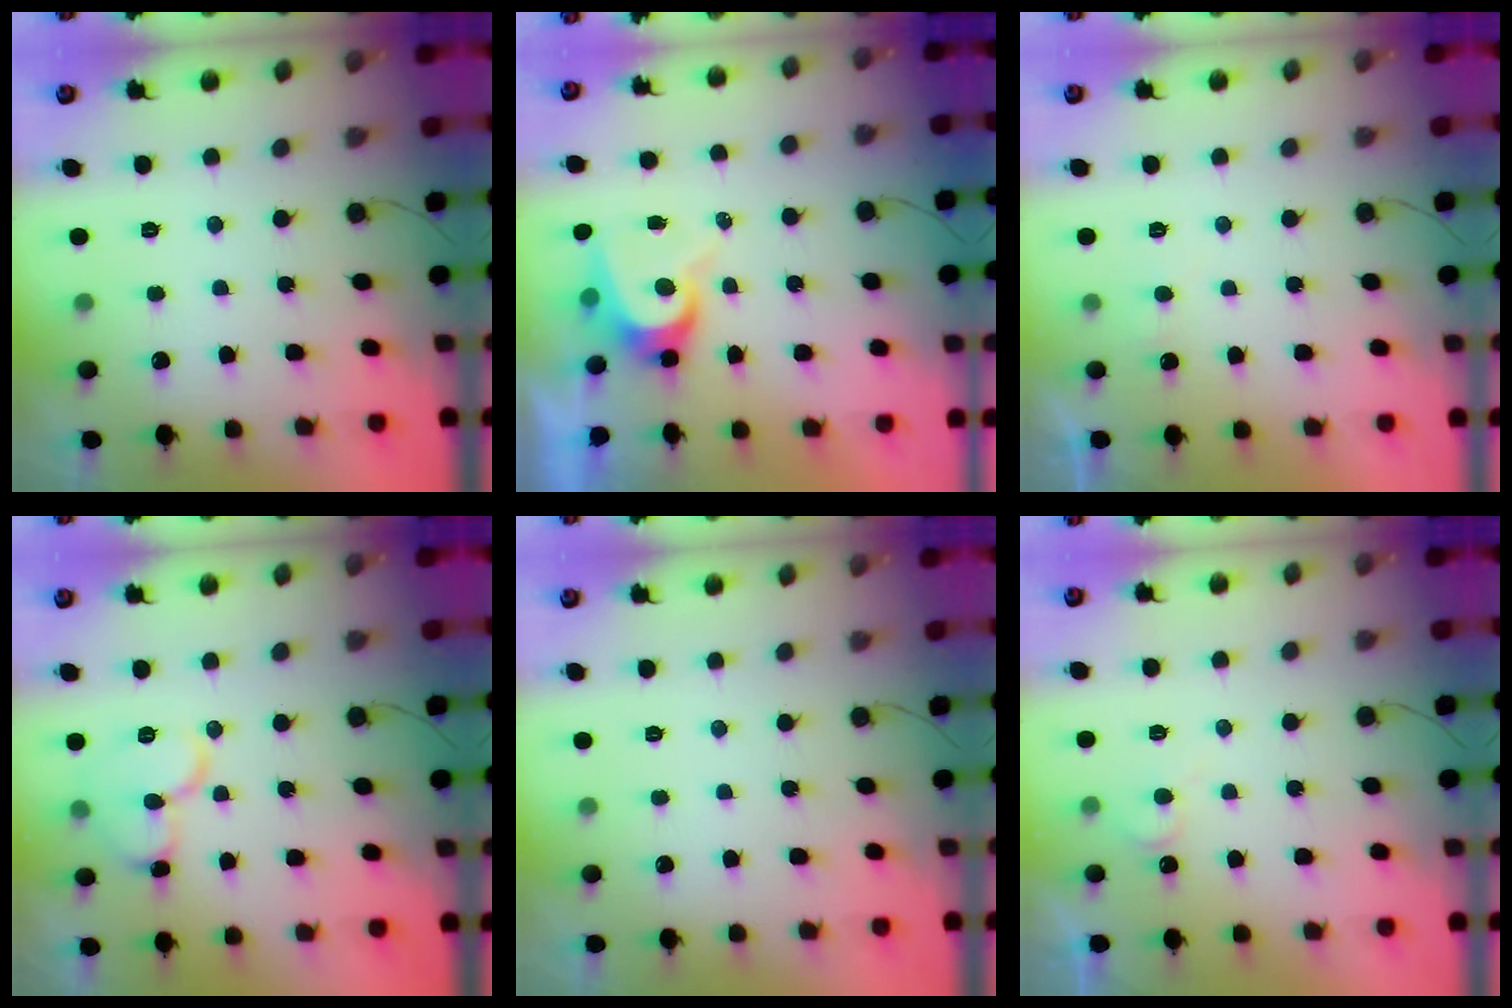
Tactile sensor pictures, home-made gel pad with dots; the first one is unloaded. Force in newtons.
{"total": 6.4, "press": 6.4, "slide": 0.3}
{"total": 3.8, "press": 3.7, "slide": 0.2}
{"total": 11.4, "press": 11.3, "slide": 1.2}
{"total": 0.0}
{"total": 4.2, "press": 4.2, "slide": 0.4}